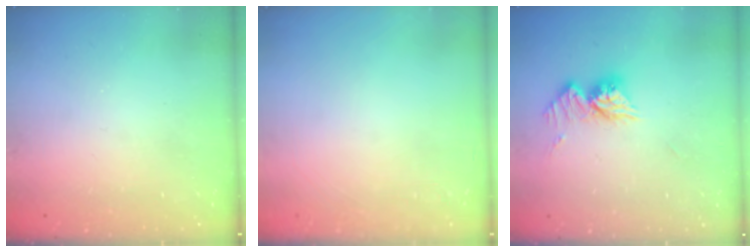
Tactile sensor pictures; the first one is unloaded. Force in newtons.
{"total": 0.0}
{"total": 10.6, "press": 10.6, "slide": 1.0}